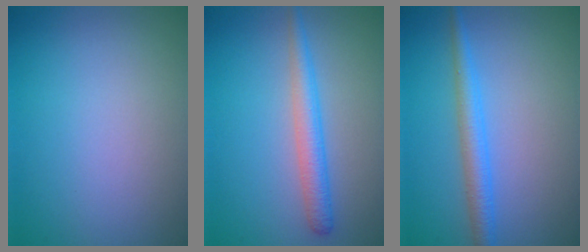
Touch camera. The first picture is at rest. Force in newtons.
{"total": 2.7, "press": 2.7, "slide": 0.1}
{"total": 2.7, "press": 2.7, "slide": 0.0}